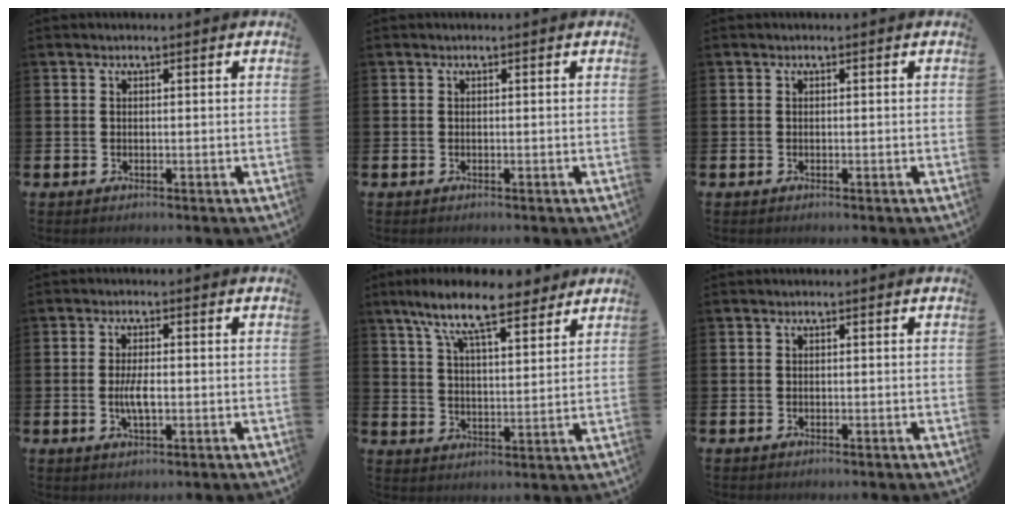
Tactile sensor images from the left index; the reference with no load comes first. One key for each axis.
{"total": 0.0}
{"total": 0.0}
{"total": 3.7, "fx": -0.4, "fy": 1.4, "fz": 3.4, "tx": -0.067, "ty": -0.003, "tz": -0.010}
{"total": 10.7, "fx": 8.9, "fy": 2.5, "fz": 5.5, "tx": -0.122, "ty": -0.035, "tz": 0.158}
{"total": 0.0}